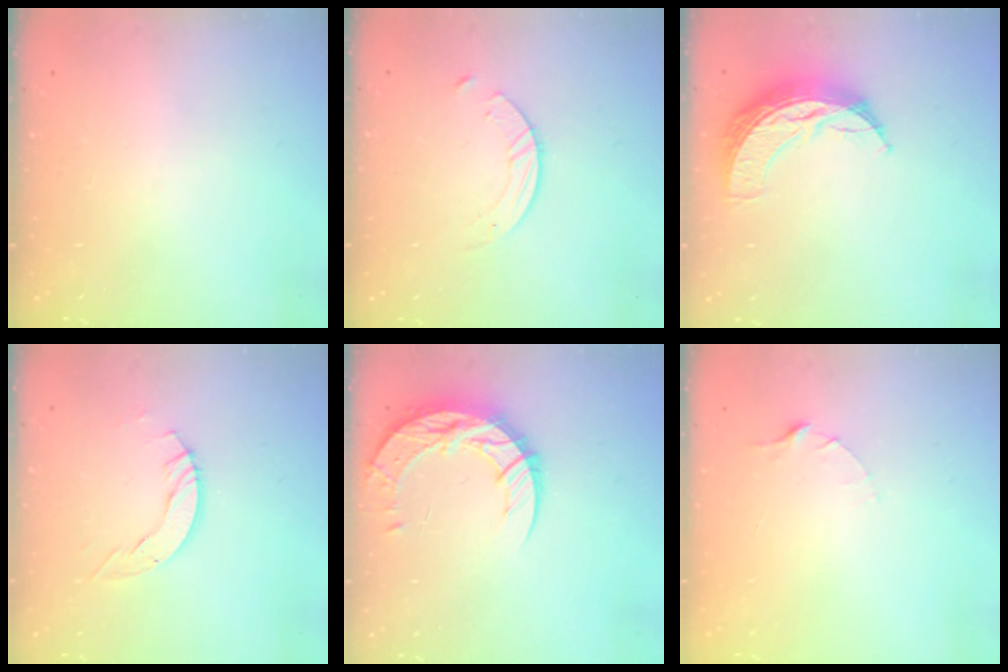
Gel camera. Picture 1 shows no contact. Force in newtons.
{"total": 1.4, "press": 1.4, "slide": 0.2}
{"total": 10.9, "press": 10.9, "slide": 0.4}
{"total": 5.0, "press": 5.0, "slide": 0.2}
{"total": 13.9, "press": 13.8, "slide": 1.0}
{"total": 2.5, "press": 2.5, "slide": 0.3}